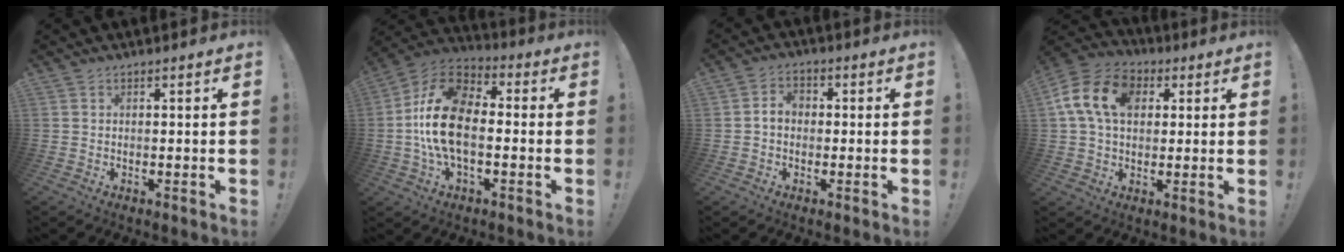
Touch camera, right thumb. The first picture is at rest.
{"total": 18.0, "force": [-1.8, 10.5, 14.5], "torque": [-0.271, 0.030, -0.025]}
{"total": 4.1, "force": [-0.3, 3.0, 2.8], "torque": [-0.045, 0.007, -0.006]}
{"total": 15.6, "force": [4.5, 11.0, 10.1], "torque": [-0.182, 0.005, 0.085]}